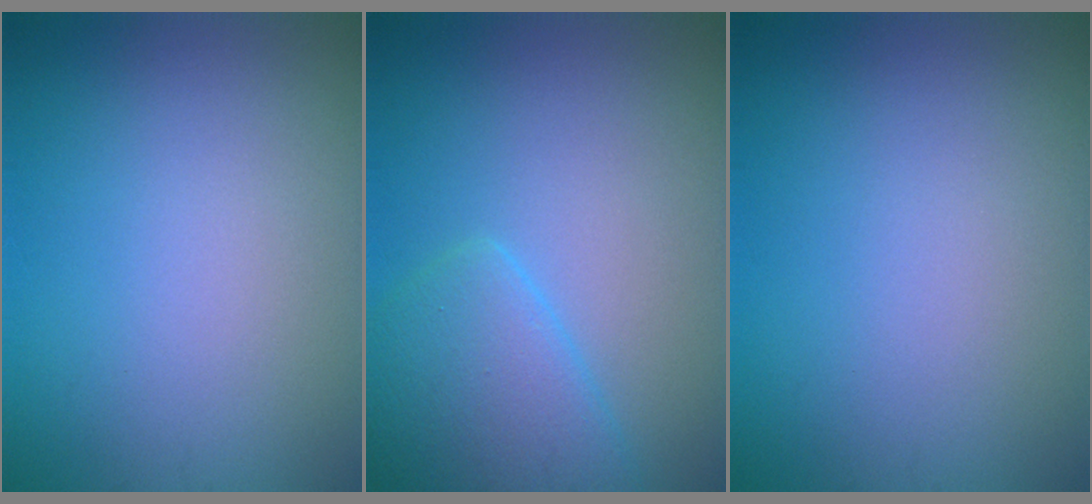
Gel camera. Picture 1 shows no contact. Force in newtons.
{"total": 4.7, "press": 4.7, "slide": 0.2}
{"total": 0.0}